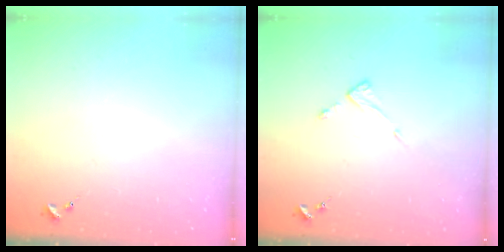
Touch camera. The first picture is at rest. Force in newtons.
{"total": 3.8, "press": 3.7, "slide": 0.4}